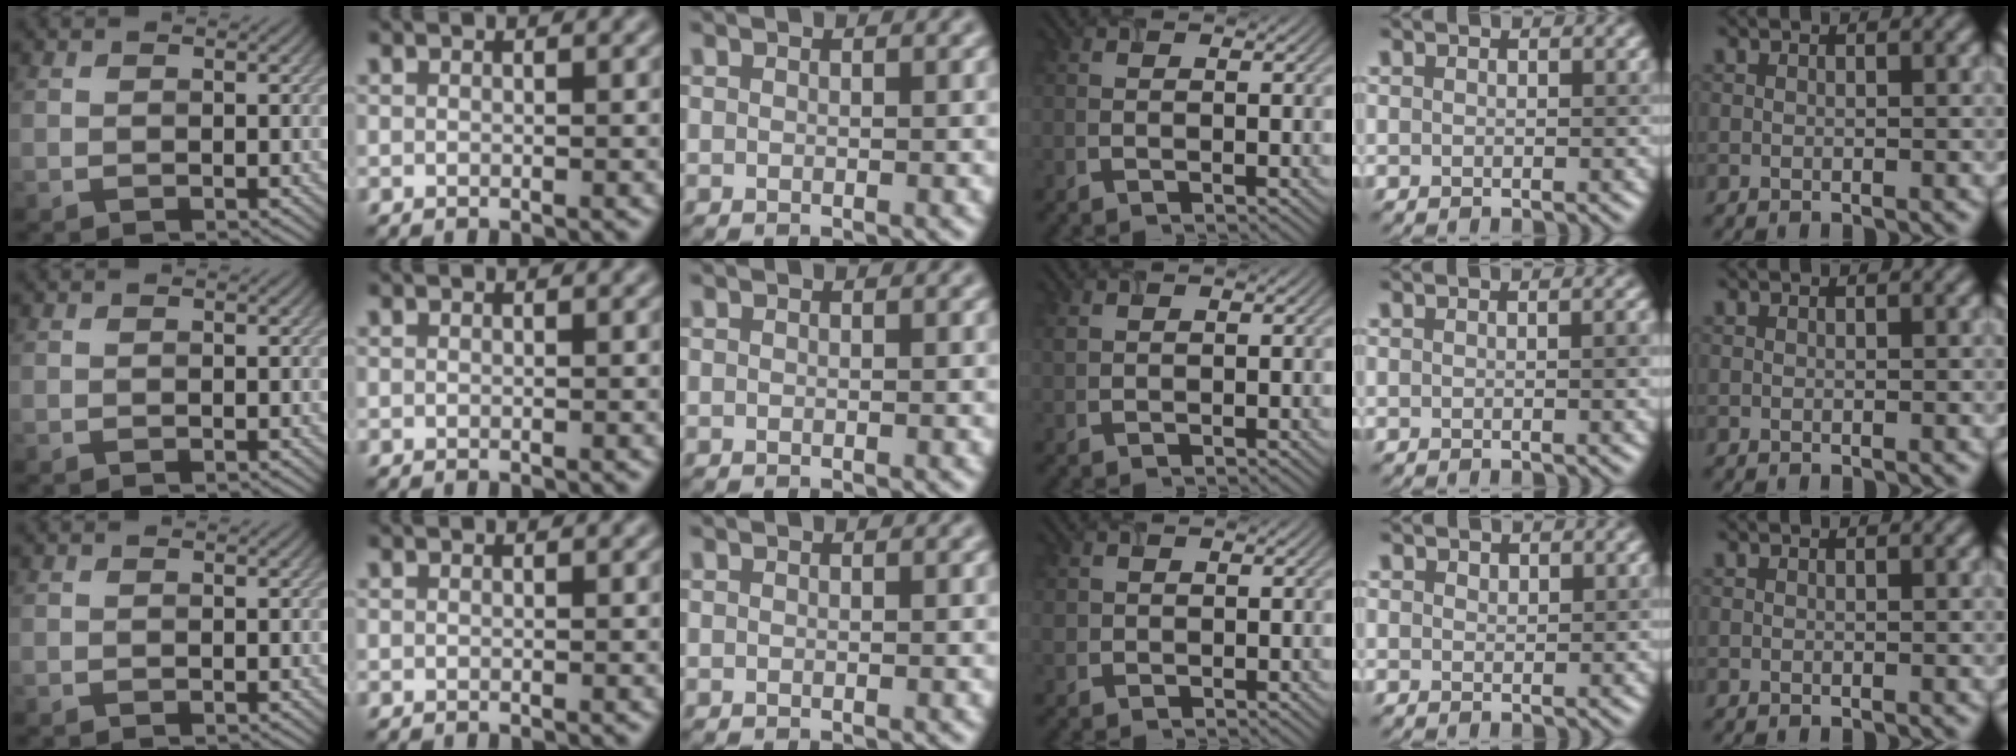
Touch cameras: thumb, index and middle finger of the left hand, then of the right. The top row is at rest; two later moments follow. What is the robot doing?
{"motion": "close", "object": "airpods case & airpods"}